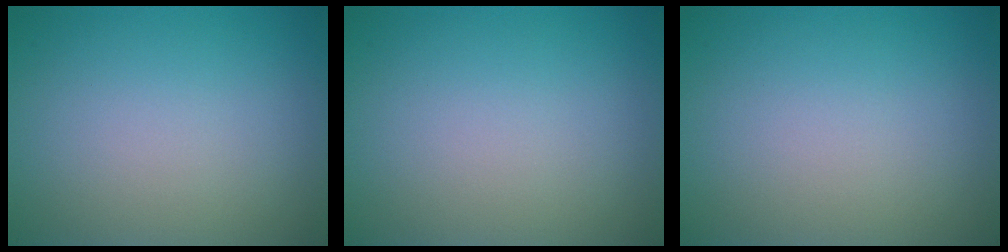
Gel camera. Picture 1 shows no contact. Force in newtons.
{"total": 0.0}
{"total": 0.0}